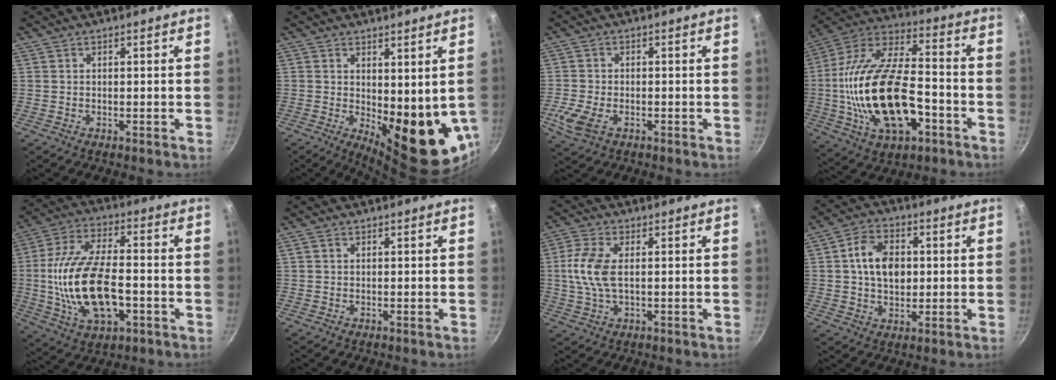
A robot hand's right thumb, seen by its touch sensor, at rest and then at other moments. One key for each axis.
{"total": 13.6, "fx": -0.2, "fy": 5.7, "fz": 12.3, "tx": -0.133, "ty": -0.027, "tz": 0.014}
{"total": 5.6, "fx": -2.2, "fy": 3.2, "fz": 4.0, "tx": -0.095, "ty": -0.003, "tz": -0.045}
{"total": 26.3, "fx": -5.5, "fy": 13.7, "fz": 21.8, "tx": -0.410, "ty": 0.037, "tz": -0.096}
{"total": 19.2, "fx": -3.2, "fy": 9.7, "fz": 16.2, "tx": -0.304, "ty": 0.021, "tz": -0.054}
{"total": 0.9, "fx": 0.3, "fy": 0.7, "fz": 0.5, "tx": -0.009, "ty": 0.003, "tz": 0.006}
{"total": 7.9, "fx": 0.6, "fy": 4.0, "fz": 6.8, "tx": -0.148, "ty": 0.008, "tz": 0.007}
{"total": 9.7, "fx": 1.1, "fy": 6.7, "fz": 6.9, "tx": -0.099, "ty": 0.008, "tz": 0.013}